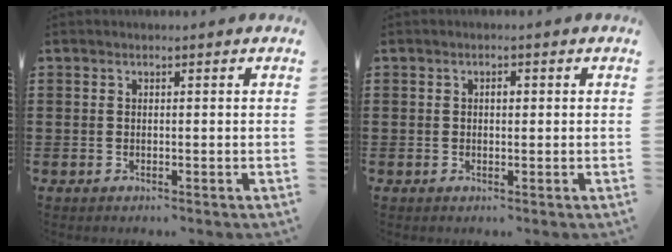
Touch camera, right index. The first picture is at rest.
{"total": 1.1, "force": [0.1, 0.5, 0.9], "torque": [-0.019, 0.004, 0.000]}